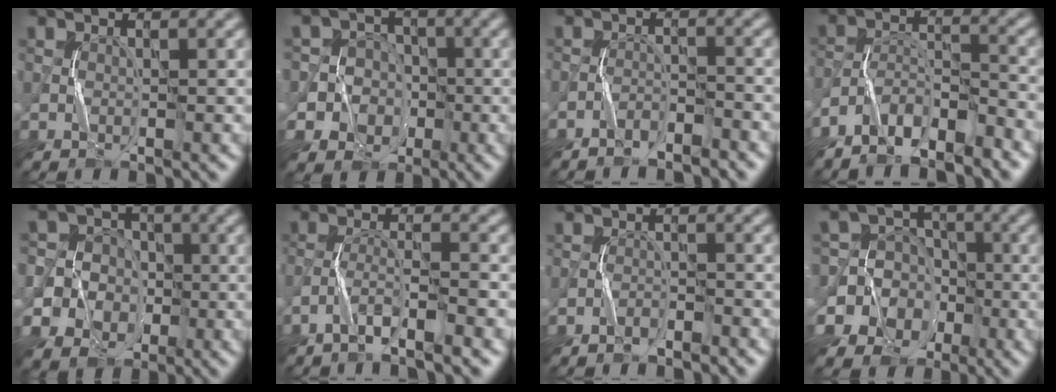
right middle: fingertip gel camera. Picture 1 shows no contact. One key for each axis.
{"total": 8.2, "fx": -2.7, "fy": 7.6, "fz": 1.4, "tx": -0.031, "ty": 0.007, "tz": -0.077}
{"total": 2.3, "fx": -2.1, "fy": 0.4, "fz": 0.6, "tx": -0.010, "ty": 0.003, "tz": -0.041}
{"total": 6.0, "fx": -5.0, "fy": 1.5, "fz": 2.8, "tx": -0.050, "ty": -0.002, "tz": -0.095}
{"total": 10.1, "fx": -2.2, "fy": 9.5, "fz": 2.5, "tx": -0.079, "ty": 0.013, "tz": -0.061}
{"total": 3.7, "fx": -2.8, "fy": 0.0, "fz": 2.5, "tx": -0.049, "ty": 0.003, "tz": -0.057}
{"total": 1.6, "fx": -1.5, "fy": 0.3, "fz": 0.5, "tx": -0.009, "ty": 0.005, "tz": -0.027}
{"total": 11.0, "fx": -3.4, "fy": 10.2, "fz": 2.4, "tx": -0.073, "ty": 0.013, "tz": -0.085}